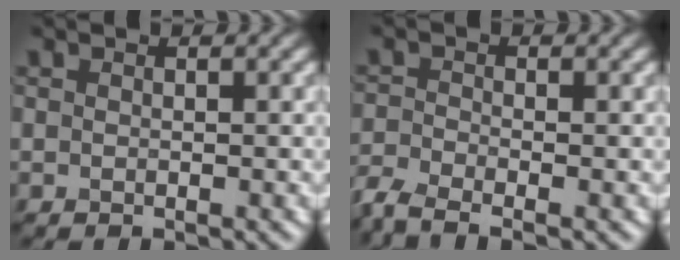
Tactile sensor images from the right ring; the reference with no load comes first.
{"total": 3.6, "force": [-2.9, 1.0, 1.9], "torque": [-0.043, -0.011, -0.071]}